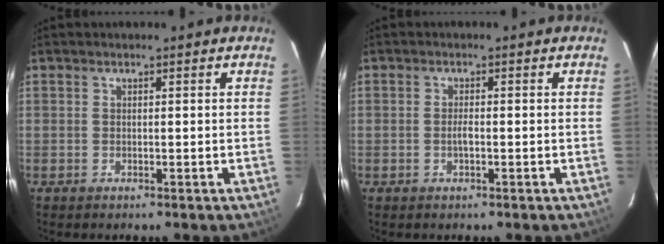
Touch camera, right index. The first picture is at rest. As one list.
[{"total": 1.5, "force": [-0.4, 0.5, 1.4], "torque": [-0.027, 0.003, -0.009]}]